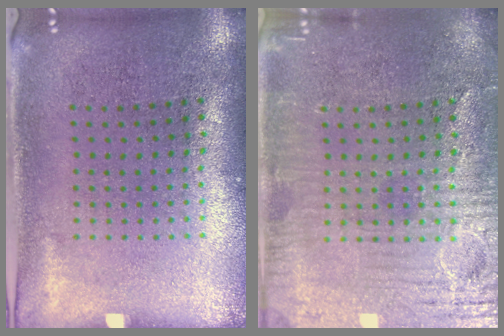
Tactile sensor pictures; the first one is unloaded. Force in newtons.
{"total": 4.4, "press": 4.4, "slide": 0.4}